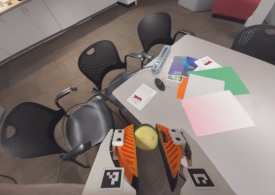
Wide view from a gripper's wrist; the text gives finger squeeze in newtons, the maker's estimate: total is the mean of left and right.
{"total": 6.3, "left": 6.0, "right": 6.6}